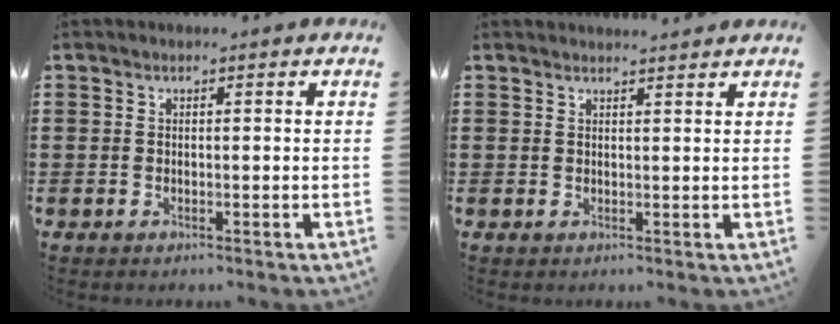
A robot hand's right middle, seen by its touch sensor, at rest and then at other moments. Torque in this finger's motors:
{"motor_torque": [0.36, -0.36, -0.03, 0.00]}